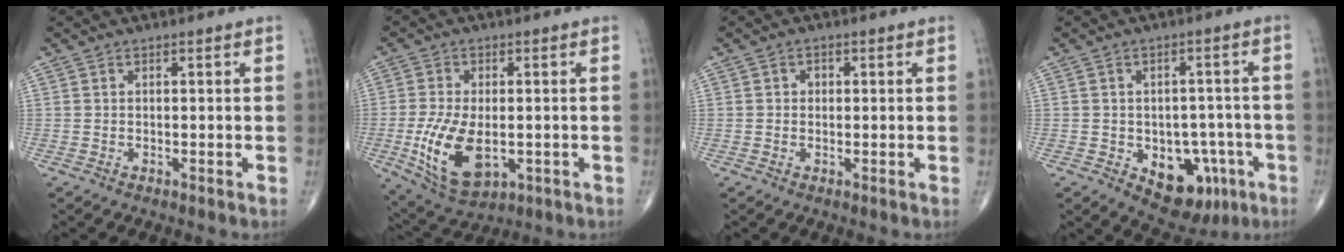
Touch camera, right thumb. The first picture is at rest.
{"total": 12.7, "force": [-2.5, 6.8, 10.4], "torque": [-0.195, -0.012, -0.031]}
{"total": 1.4, "force": [0.2, 1.2, 0.7], "torque": [-0.004, 0.002, 0.000]}
{"total": 11.5, "force": [-4.3, 7.7, 7.4], "torque": [-0.054, 0.028, -0.046]}